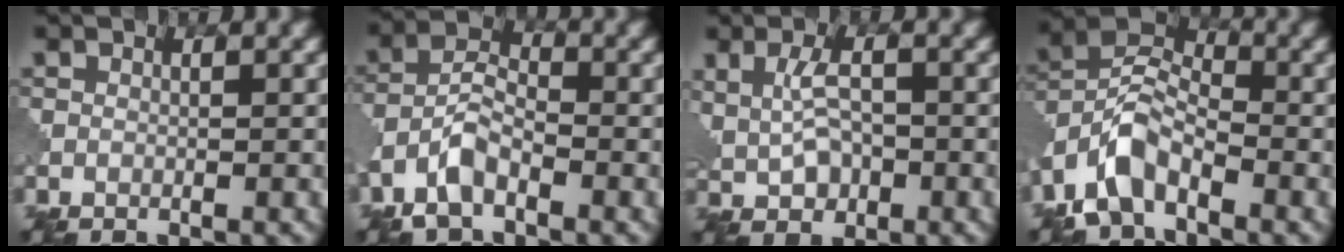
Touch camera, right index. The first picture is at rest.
{"total": 4.3, "force": [-2.6, 1.9, 2.8], "torque": [-0.054, 0.011, -0.062]}
{"total": 3.3, "force": [0.2, 1.9, 2.6], "torque": [-0.052, 0.000, 0.008]}
{"total": 5.8, "force": [-3.5, 2.8, 3.6], "torque": [-0.069, 0.011, -0.083]}